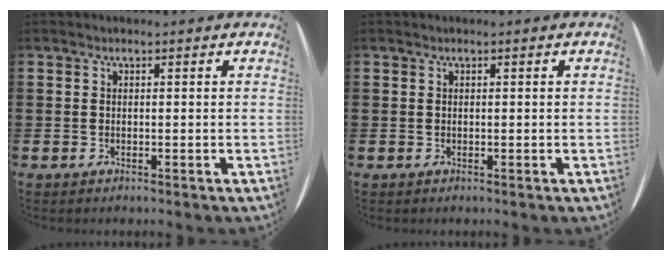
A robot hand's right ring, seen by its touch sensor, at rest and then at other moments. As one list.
[{"total": 0.0}]